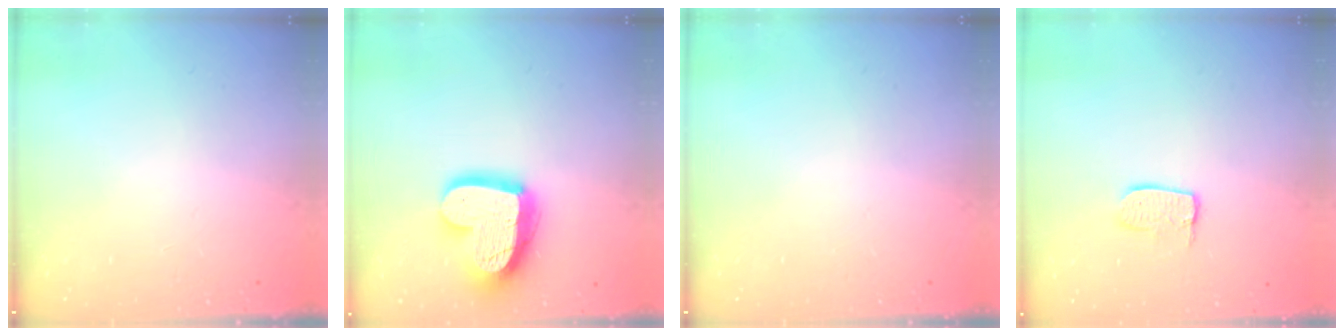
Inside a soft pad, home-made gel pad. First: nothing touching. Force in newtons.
{"total": 18.8, "press": 18.7, "slide": 1.9}
{"total": 0.0}
{"total": 7.0, "press": 7.0, "slide": 0.3}